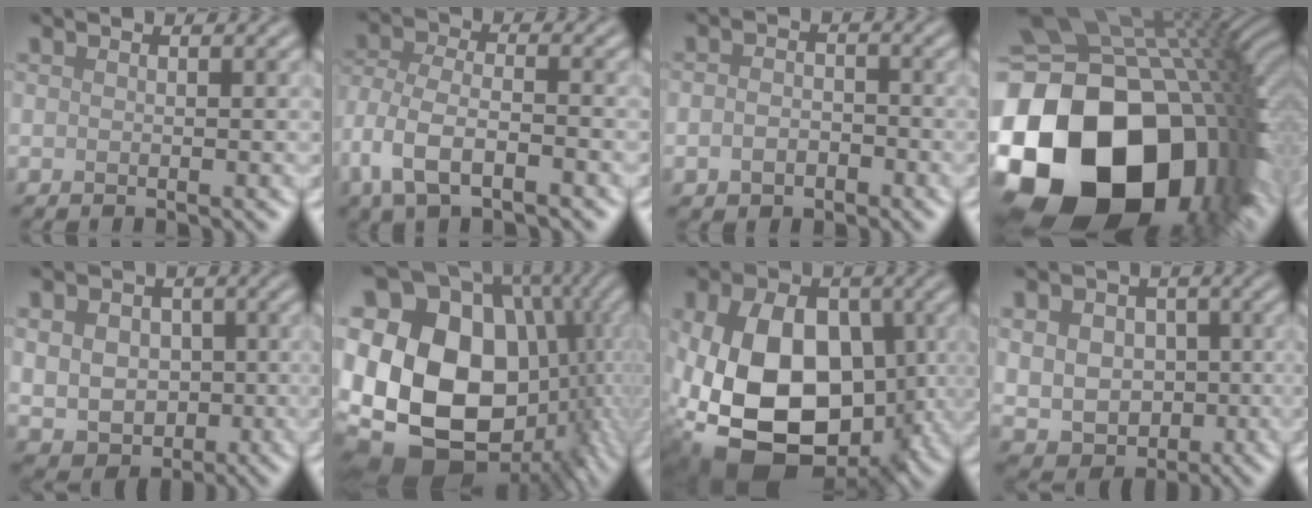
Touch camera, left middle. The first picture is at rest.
{"total": 6.2, "force": [-3.4, 2.8, 4.4], "torque": [-0.092, -0.003, -0.073]}
{"total": 2.3, "force": [-1.0, 1.7, 1.3], "torque": [-0.023, 0.000, -0.022]}
{"total": 22.6, "force": [-5.8, 16.5, 14.4], "torque": [-0.325, -0.075, -0.061]}
{"total": 7.5, "force": [0.5, 6.0, 4.4], "torque": [-0.067, 0.013, -0.001]}
{"total": 21.4, "force": [-0.8, 16.2, 13.9], "torque": [-0.292, 0.003, 0.002]}
{"total": 15.9, "force": [-1.2, 10.9, 11.5], "torque": [-0.219, -0.020, -0.024]}
{"total": 8.5, "force": [0.6, 6.9, 4.9], "torque": [-0.072, 0.018, -0.001]}